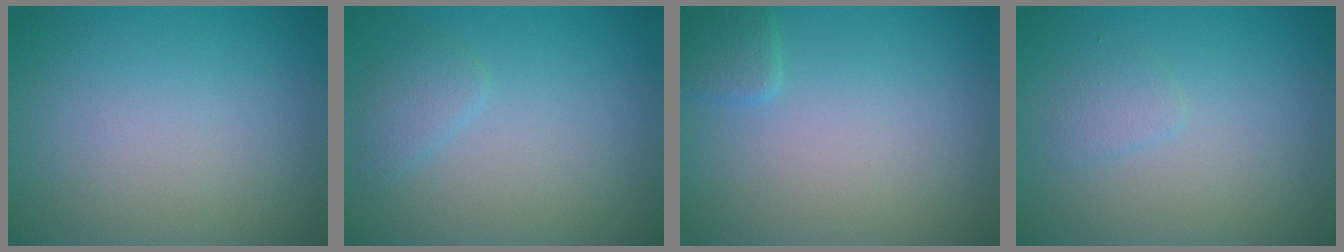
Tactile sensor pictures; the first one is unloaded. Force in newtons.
{"total": 1.4, "press": 1.4, "slide": 0.1}
{"total": 1.3, "press": 1.3, "slide": 0.1}
{"total": 1.0, "press": 1.0, "slide": 0.0}